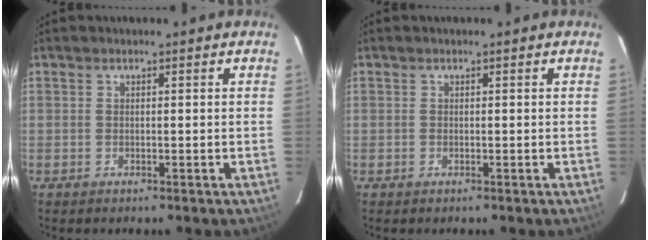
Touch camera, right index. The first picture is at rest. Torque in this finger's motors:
{"motor_torque": [0.01, 0.01, 0.00, 0.01]}